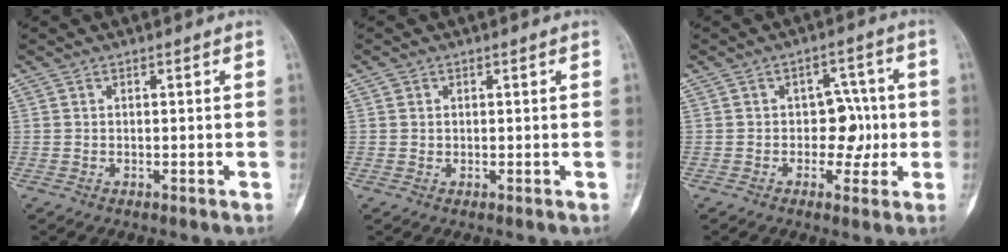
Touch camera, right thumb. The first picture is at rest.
{"total": 0.8, "force": [0.3, 0.7, 0.1], "torque": [0.005, 0.001, 0.003]}
{"total": 6.2, "force": [-0.5, 4.5, 4.2], "torque": [-0.008, 0.017, -0.011]}